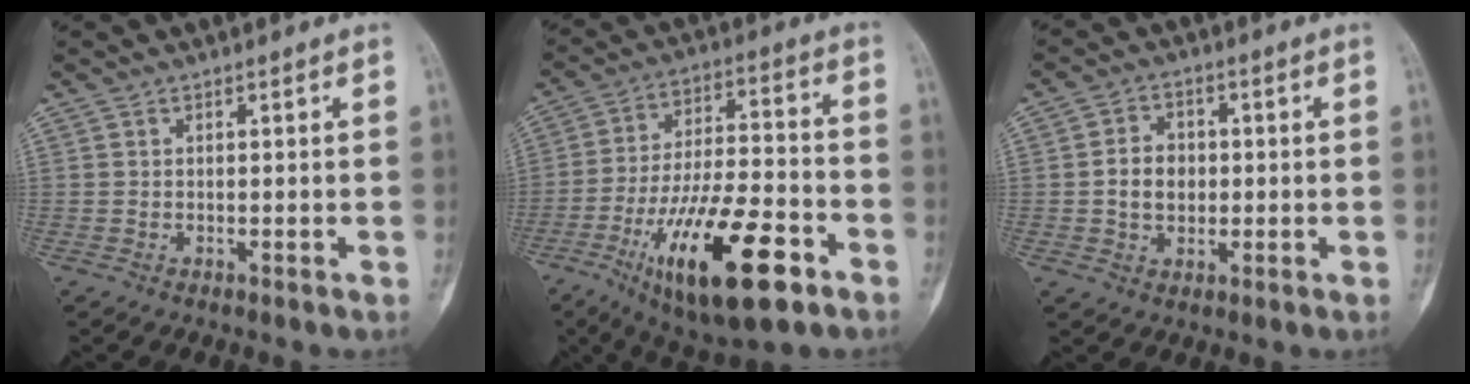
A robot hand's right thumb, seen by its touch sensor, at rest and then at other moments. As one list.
[{"total": 22.3, "force": [-10.2, 7.6, 18.3], "torque": [-0.338, 0.040, -0.165]}, {"total": 6.4, "force": [-0.1, 5.0, 4.0], "torque": [-0.049, 0.009, -0.005]}]